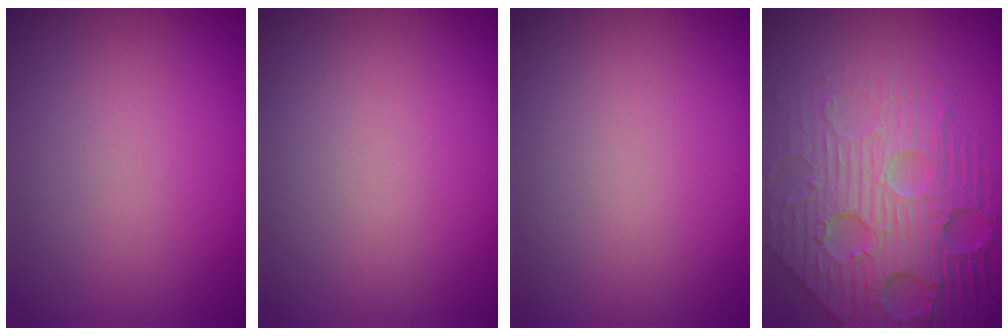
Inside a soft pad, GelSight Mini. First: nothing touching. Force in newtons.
{"total": 0.0}
{"total": 0.0}
{"total": 7.8, "press": 5.6, "slide": 5.4}